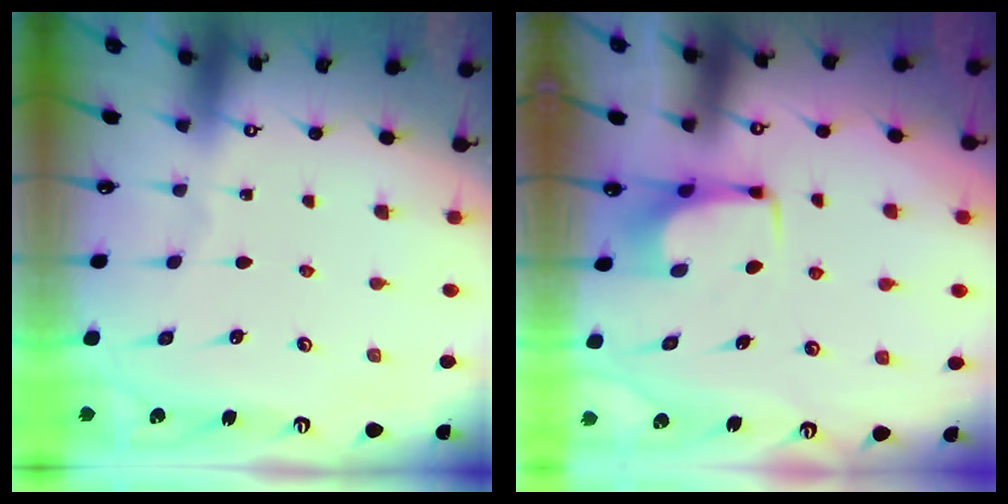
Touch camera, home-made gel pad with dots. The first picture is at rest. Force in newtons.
{"total": 3.0, "press": 2.9, "slide": 0.4}